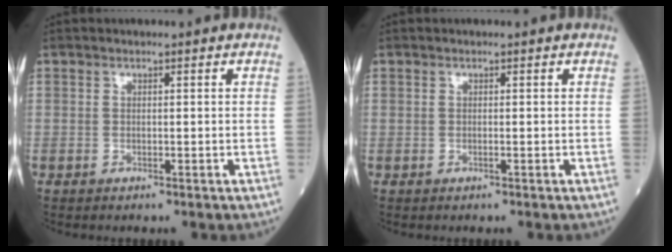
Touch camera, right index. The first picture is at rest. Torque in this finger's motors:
{"motor_torque": [0.02, -0.05, 0.10, 0.01]}